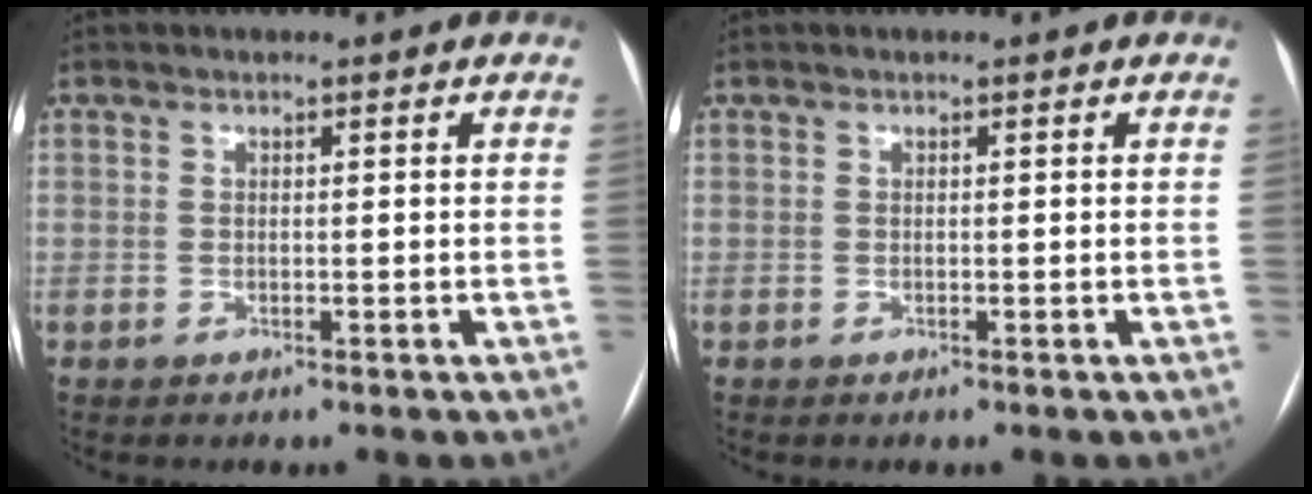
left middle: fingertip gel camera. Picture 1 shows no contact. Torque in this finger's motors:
{"motor_torque": [0.21, -0.23, 0.09, 0.01]}